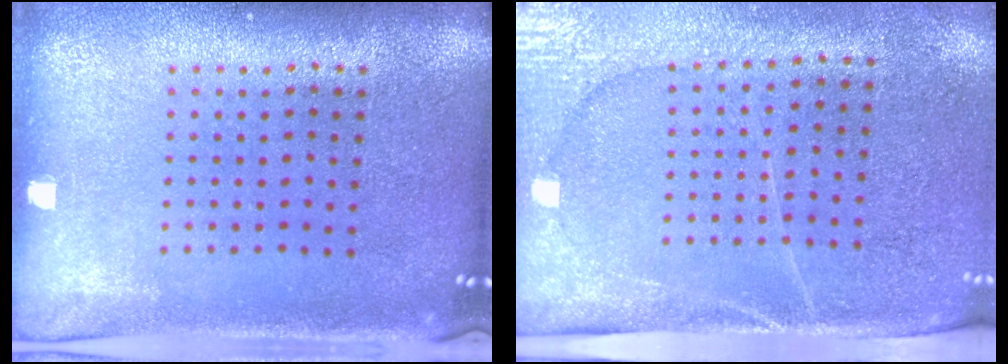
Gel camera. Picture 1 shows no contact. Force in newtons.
{"total": 3.0, "press": 2.8, "slide": 1.1}